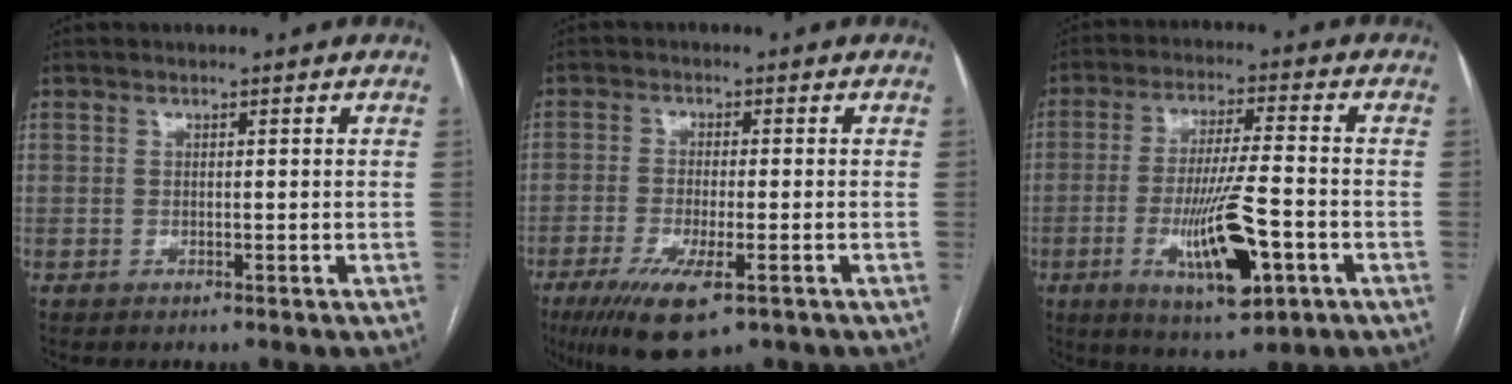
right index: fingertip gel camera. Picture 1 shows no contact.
{"total": 9.7, "force": [-5.5, 2.2, 7.7], "torque": [-0.139, -0.025, -0.088]}
{"total": 12.4, "force": [-4.2, 1.9, 11.5], "torque": [-0.213, -0.015, -0.064]}